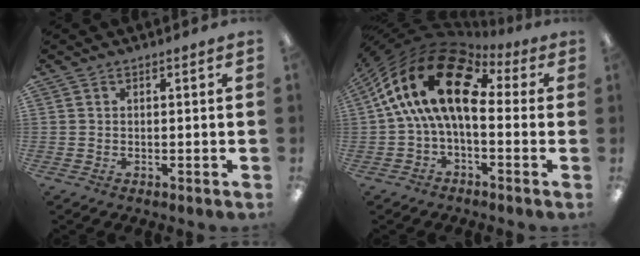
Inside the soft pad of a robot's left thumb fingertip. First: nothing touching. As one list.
[{"total": 18.8, "force": [3.6, 10.1, 15.4], "torque": [-0.296, -0.008, 0.065]}]